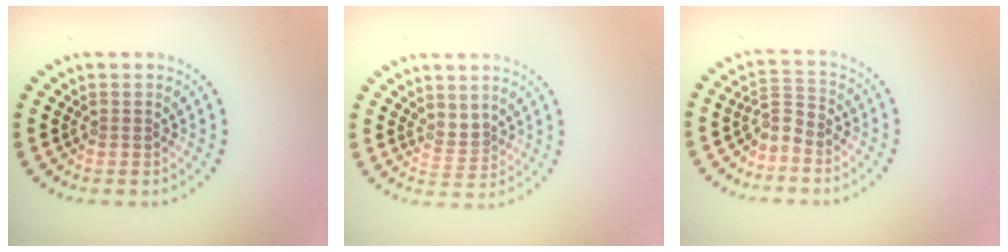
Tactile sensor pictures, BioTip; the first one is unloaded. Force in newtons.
{"total": 1.5, "press": 1.0, "slide": 1.1}
{"total": 2.2, "press": 1.5, "slide": 1.6}